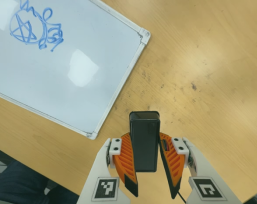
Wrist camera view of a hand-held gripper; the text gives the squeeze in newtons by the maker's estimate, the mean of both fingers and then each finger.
{"total": 9.4, "left": 7.9, "right": 10.9}